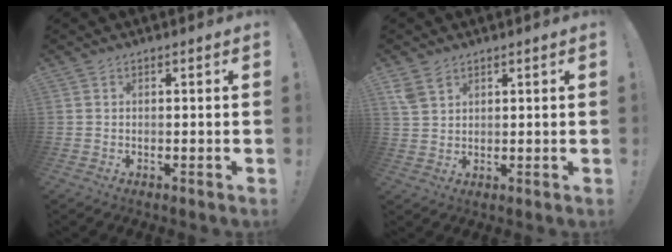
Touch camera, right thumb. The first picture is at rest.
{"total": 4.5, "force": [3.2, 2.6, 1.9], "torque": [-0.033, -0.013, 0.062]}